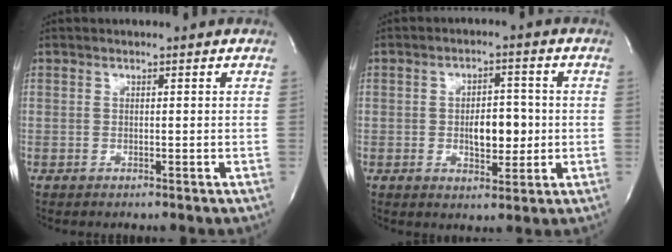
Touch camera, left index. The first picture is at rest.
{"total": 6.0, "force": [-0.4, 2.9, 5.2], "torque": [-0.077, 0.003, -0.002]}